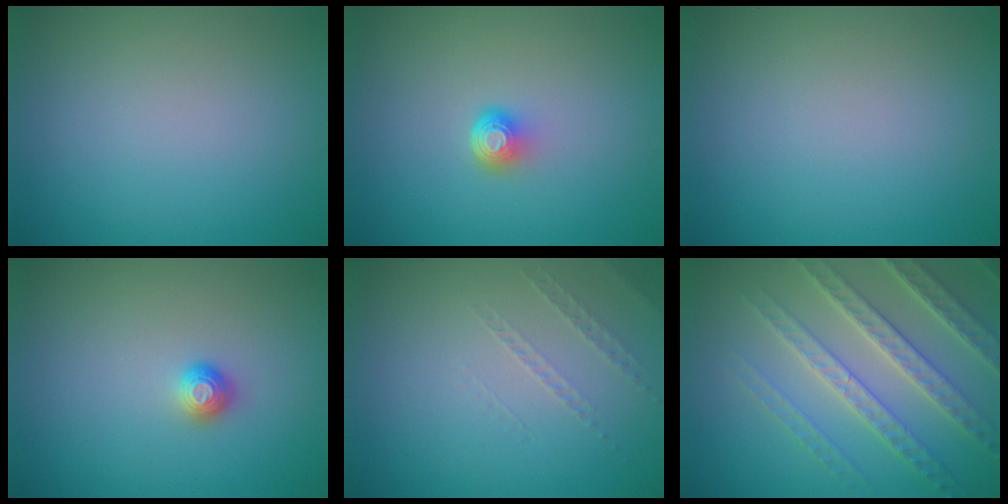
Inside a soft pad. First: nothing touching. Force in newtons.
{"total": 1.9, "press": 1.3, "slide": 1.4}
{"total": 0.0}
{"total": 1.1, "press": 1.0, "slide": 0.4}
{"total": 1.0, "press": 0.4, "slide": 0.9}
{"total": 6.2, "press": 5.0, "slide": 3.8}